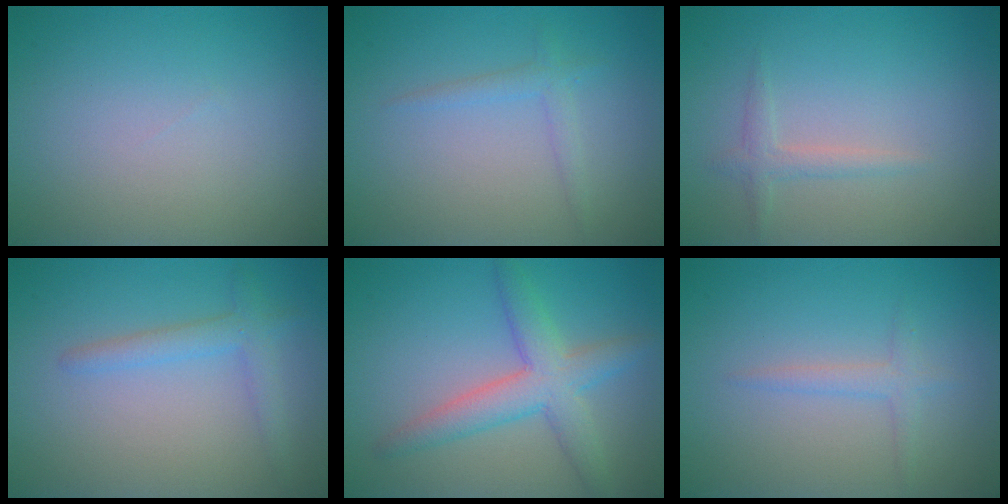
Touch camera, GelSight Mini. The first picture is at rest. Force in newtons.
{"total": 1.4, "press": 1.4, "slide": 0.1}
{"total": 1.4, "press": 1.4, "slide": 0.0}
{"total": 2.2, "press": 2.2, "slide": 0.1}
{"total": 4.6, "press": 4.6, "slide": 0.1}
{"total": 1.4, "press": 1.4, "slide": 0.1}